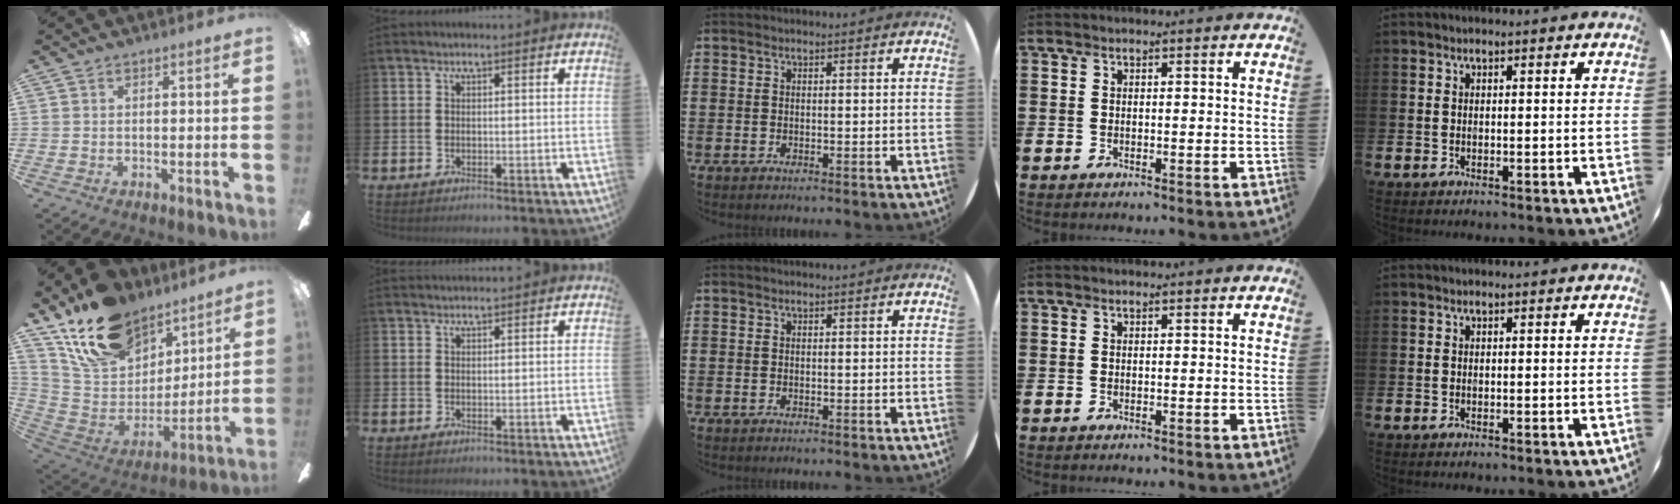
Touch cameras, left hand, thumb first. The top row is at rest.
{"thumb": {"total": 19.7, "force": [14.3, 11.0, 7.9], "torque": [-0.160, -0.085, 0.266]}, "index": {"total": 1.0, "force": [1.0, 0.1, 0.1], "torque": [0.002, -0.001, 0.018]}}